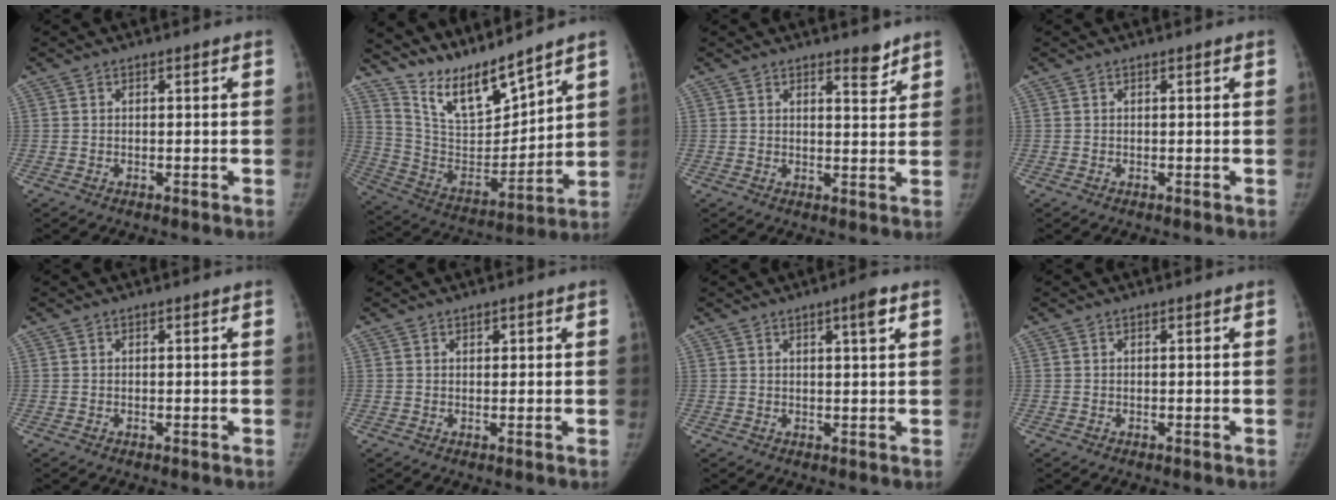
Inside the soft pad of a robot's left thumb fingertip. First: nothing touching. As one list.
[{"total": 14.7, "force": [13.0, 2.8, 6.3], "torque": [-0.085, -0.086, 0.260]}, {"total": 3.4, "force": [2.8, 1.0, 1.7], "torque": [-0.011, -0.024, 0.040]}, {"total": 0.0}, {"total": 0.0}, {"total": 1.1, "force": [0.7, 0.7, 0.5], "torque": [0.002, -0.003, 0.010]}, {"total": 3.4, "force": [1.8, 0.3, 2.9], "torque": [-0.042, -0.007, 0.027]}, {"total": 0.0}]